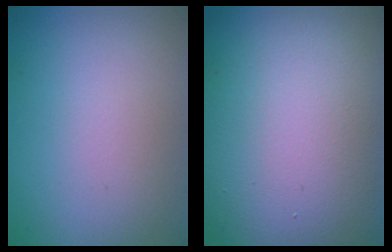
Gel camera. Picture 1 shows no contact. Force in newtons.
{"total": 16.8, "press": 16.7, "slide": 1.2}